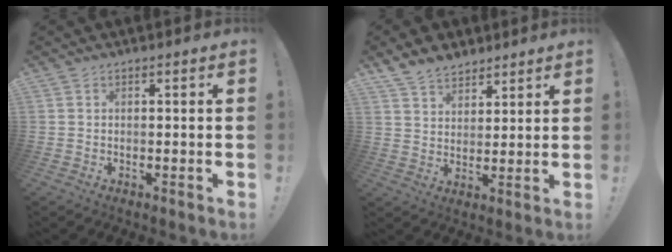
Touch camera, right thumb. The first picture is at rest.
{"total": 8.0, "force": [6.4, 4.3, 2.1], "torque": [-0.046, -0.037, 0.126]}